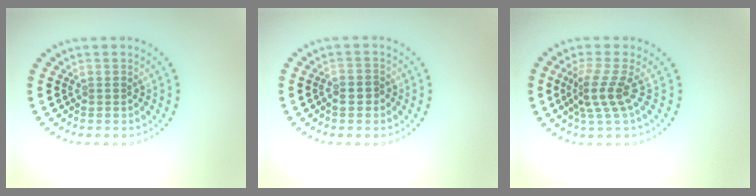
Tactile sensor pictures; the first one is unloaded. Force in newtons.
{"total": 1.1, "press": 1.0, "slide": 0.6}
{"total": 2.9, "press": 2.0, "slide": 2.2}